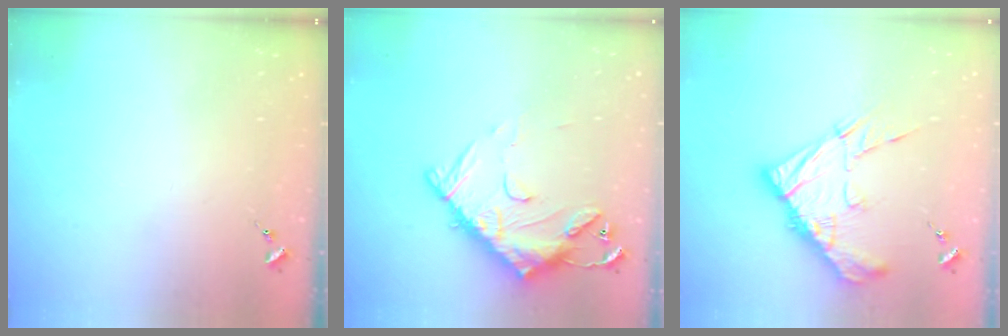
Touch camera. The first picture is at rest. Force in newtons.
{"total": 15.5, "press": 15.4, "slide": 1.5}
{"total": 15.6, "press": 15.5, "slide": 1.4}